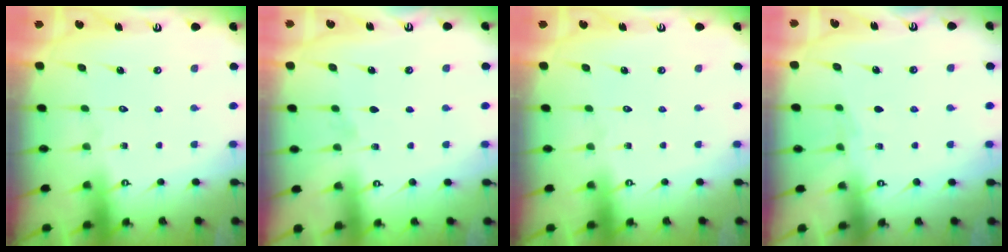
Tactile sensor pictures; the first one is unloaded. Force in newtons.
{"total": 4.3, "press": 3.7, "slide": 2.2}
{"total": 0.0}
{"total": 3.7, "press": 3.7, "slide": 0.4}